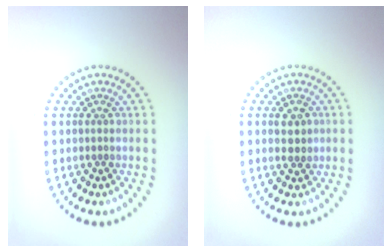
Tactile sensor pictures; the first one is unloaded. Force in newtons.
{"total": 1.7, "press": 1.7, "slide": 0.1}